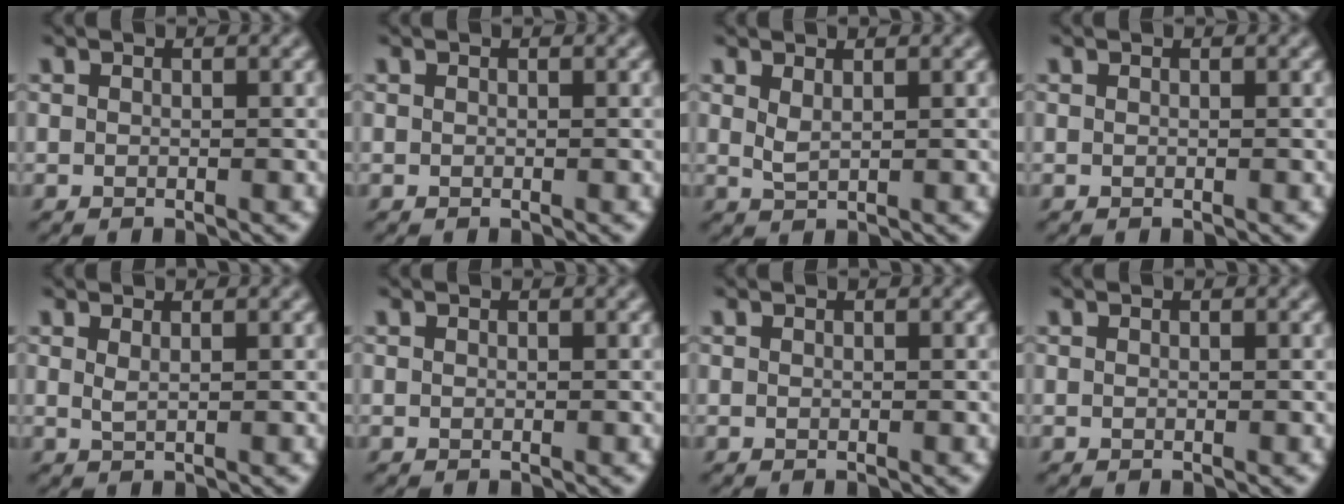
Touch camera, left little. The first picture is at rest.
{"total": 0.0}
{"total": 0.9, "force": [0.6, -0.1, 0.6], "torque": [-0.020, 0.001, 0.015]}
{"total": 0.0}
{"total": 0.7, "force": [0.5, -0.4, 0.3], "torque": [-0.014, 0.001, 0.013]}
{"total": 0.0}
{"total": 0.0}
{"total": 0.0}